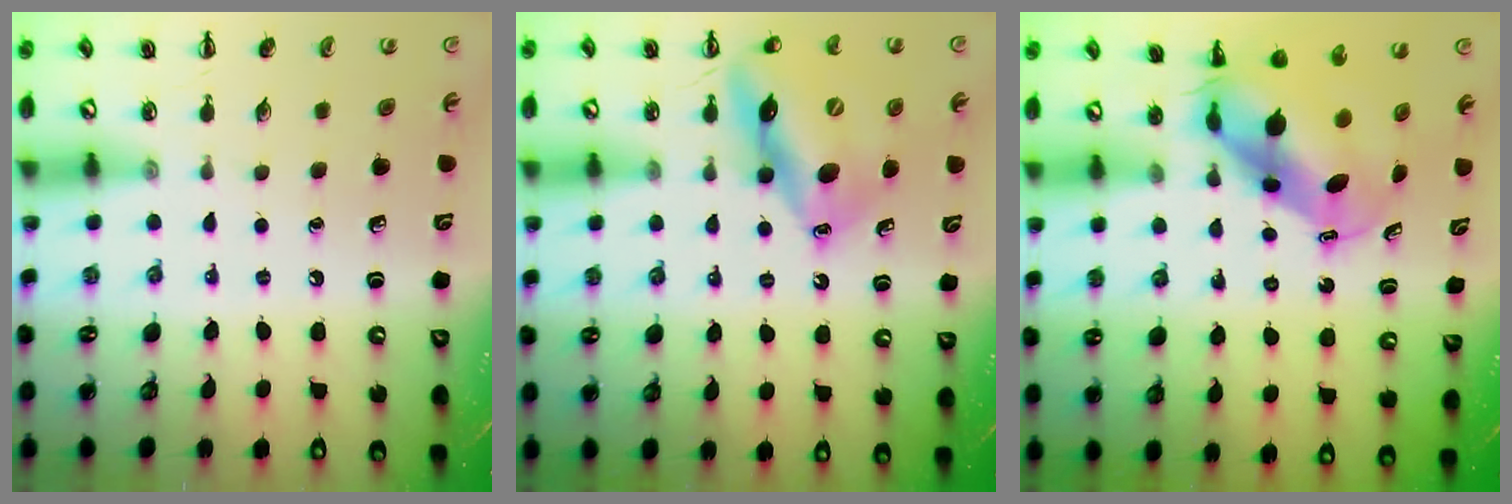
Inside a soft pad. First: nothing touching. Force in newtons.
{"total": 15.9, "press": 15.2, "slide": 4.7}
{"total": 7.6, "press": 7.1, "slide": 2.5}